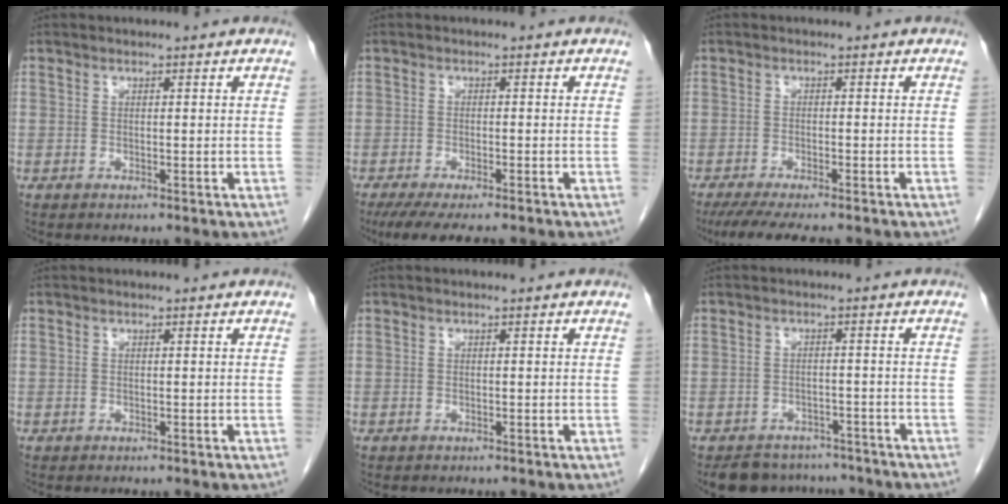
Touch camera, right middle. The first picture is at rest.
{"total": 8.7, "force": [-7.2, 1.5, 4.7], "torque": [-0.065, -0.015, -0.108]}
{"total": 9.0, "force": [-7.5, 1.0, 4.7], "torque": [-0.068, -0.017, -0.115]}
{"total": 0.0}
{"total": 0.0}
{"total": 8.1, "force": [-7.3, 3.4, 1.0], "torque": [-0.006, 0.004, -0.095]}